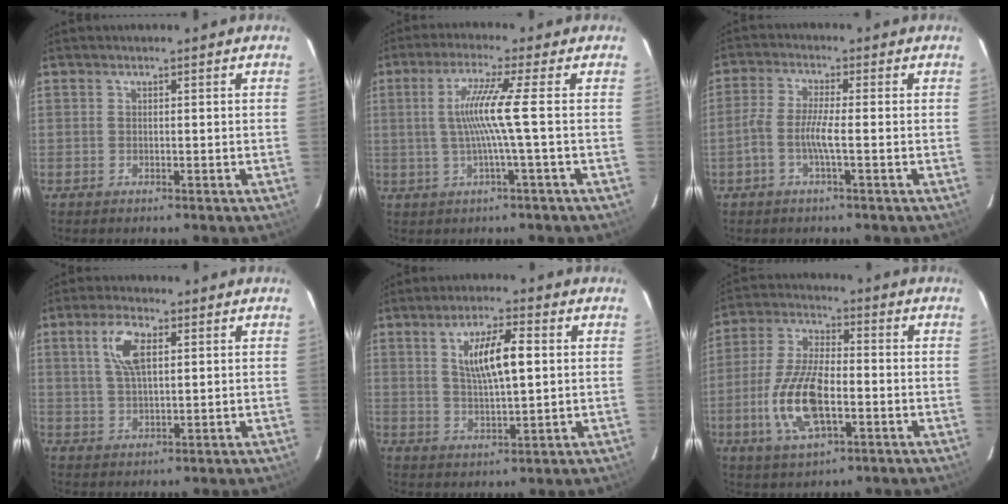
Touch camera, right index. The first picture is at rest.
{"total": 7.3, "force": [-0.3, -2.0, 7.0], "torque": [-0.140, -0.004, -0.001]}
{"total": 4.5, "force": [-1.6, 0.0, 4.2], "torque": [-0.097, 0.004, -0.034]}
{"total": 6.8, "force": [2.4, 2.7, 5.8], "torque": [-0.112, 0.010, 0.048]}
{"total": 9.2, "force": [2.2, 2.5, 8.6], "torque": [-0.154, 0.004, 0.045]}
{"total": 14.0, "force": [-3.8, 5.9, 12.1], "torque": [-0.258, -0.003, -0.070]}